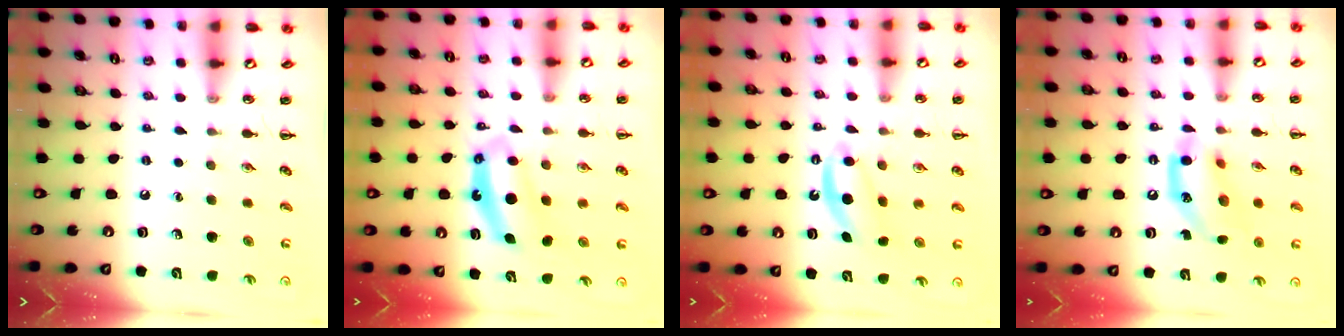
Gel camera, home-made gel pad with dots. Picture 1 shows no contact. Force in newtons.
{"total": 6.9, "press": 6.8, "slide": 0.7}
{"total": 5.4, "press": 5.4, "slide": 0.9}
{"total": 14.1, "press": 13.8, "slide": 3.0}